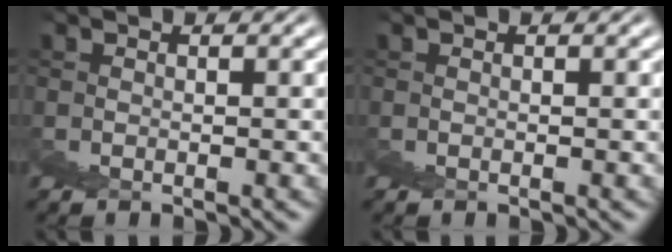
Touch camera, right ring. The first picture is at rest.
{"total": 0.0}